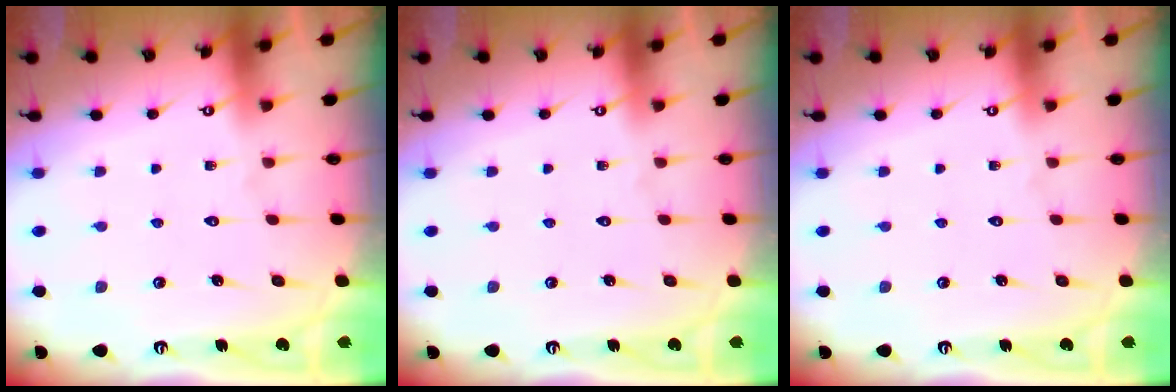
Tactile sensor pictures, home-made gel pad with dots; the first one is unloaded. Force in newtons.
{"total": 0.0}
{"total": 0.0}